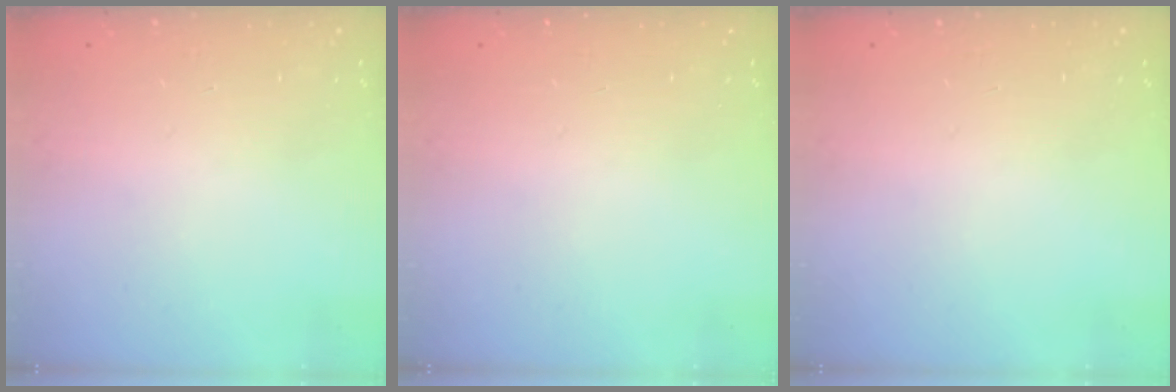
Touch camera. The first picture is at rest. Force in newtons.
{"total": 0.0}
{"total": 0.0}